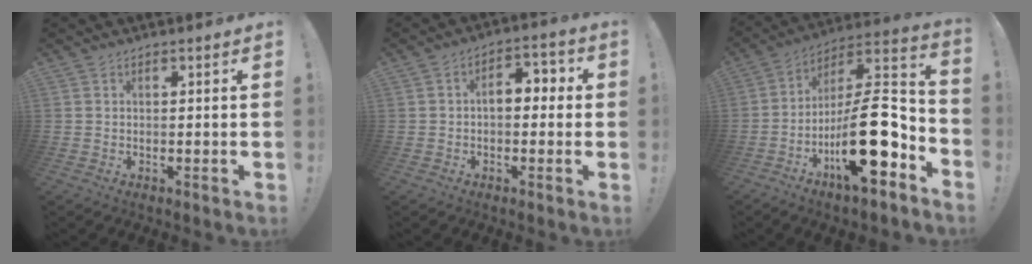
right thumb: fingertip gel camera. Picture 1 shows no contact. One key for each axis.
{"total": 7.1, "fx": 0.3, "fy": 4.4, "fz": 5.6, "tx": -0.078, "ty": 0.011, "tz": 0.001}
{"total": 22.8, "fx": -6.7, "fy": 8.3, "fz": 20.2, "tx": -0.340, "ty": 0.035, "tz": -0.106}